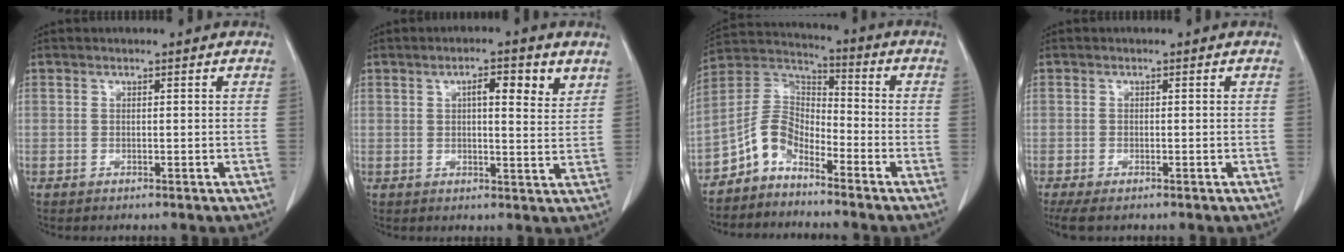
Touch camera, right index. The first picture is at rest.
{"total": 7.1, "force": [3.3, 1.8, 6.0], "torque": [-0.093, 0.005, 0.046]}
{"total": 8.3, "force": [-5.5, 4.2, 4.4], "torque": [-0.100, 0.027, -0.116]}
{"total": 5.2, "force": [-3.2, 2.3, 3.4], "torque": [-0.074, -0.008, -0.053]}